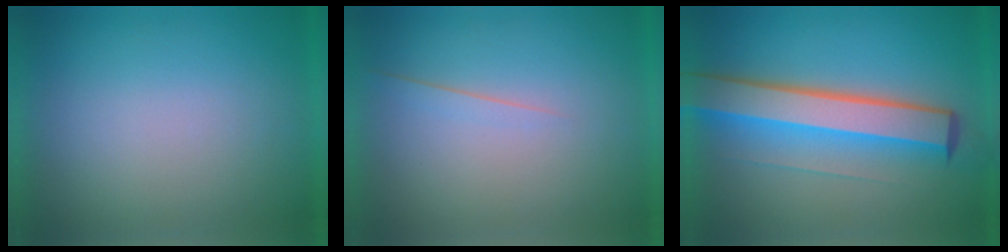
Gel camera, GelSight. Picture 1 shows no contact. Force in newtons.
{"total": 1.5}
{"total": 8.0}